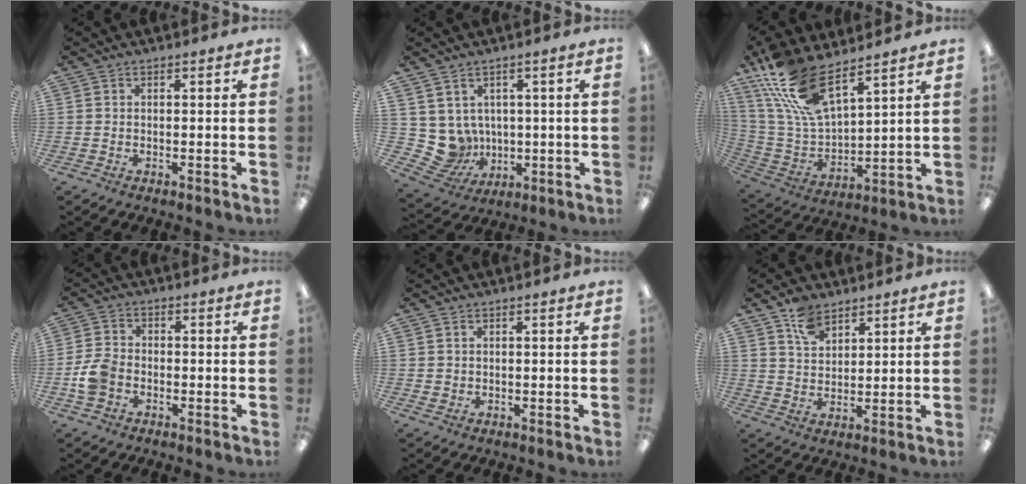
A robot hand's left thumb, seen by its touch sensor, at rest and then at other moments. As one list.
[{"total": 7.0, "force": [1.5, 6.7, 1.4], "torque": [-0.064, -0.025, 0.036]}, {"total": 18.2, "force": [12.5, 6.9, 11.3], "torque": [-0.274, -0.069, 0.225]}, {"total": 6.4, "force": [-2.1, 4.7, 3.8], "torque": [-0.079, 0.013, -0.039]}, {"total": 0.9, "force": [0.5, 0.7, 0.1], "torque": [-0.003, 0.003, 0.009]}, {"total": 7.1, "force": [5.1, 4.0, 2.9], "torque": [-0.056, -0.016, 0.095]}]